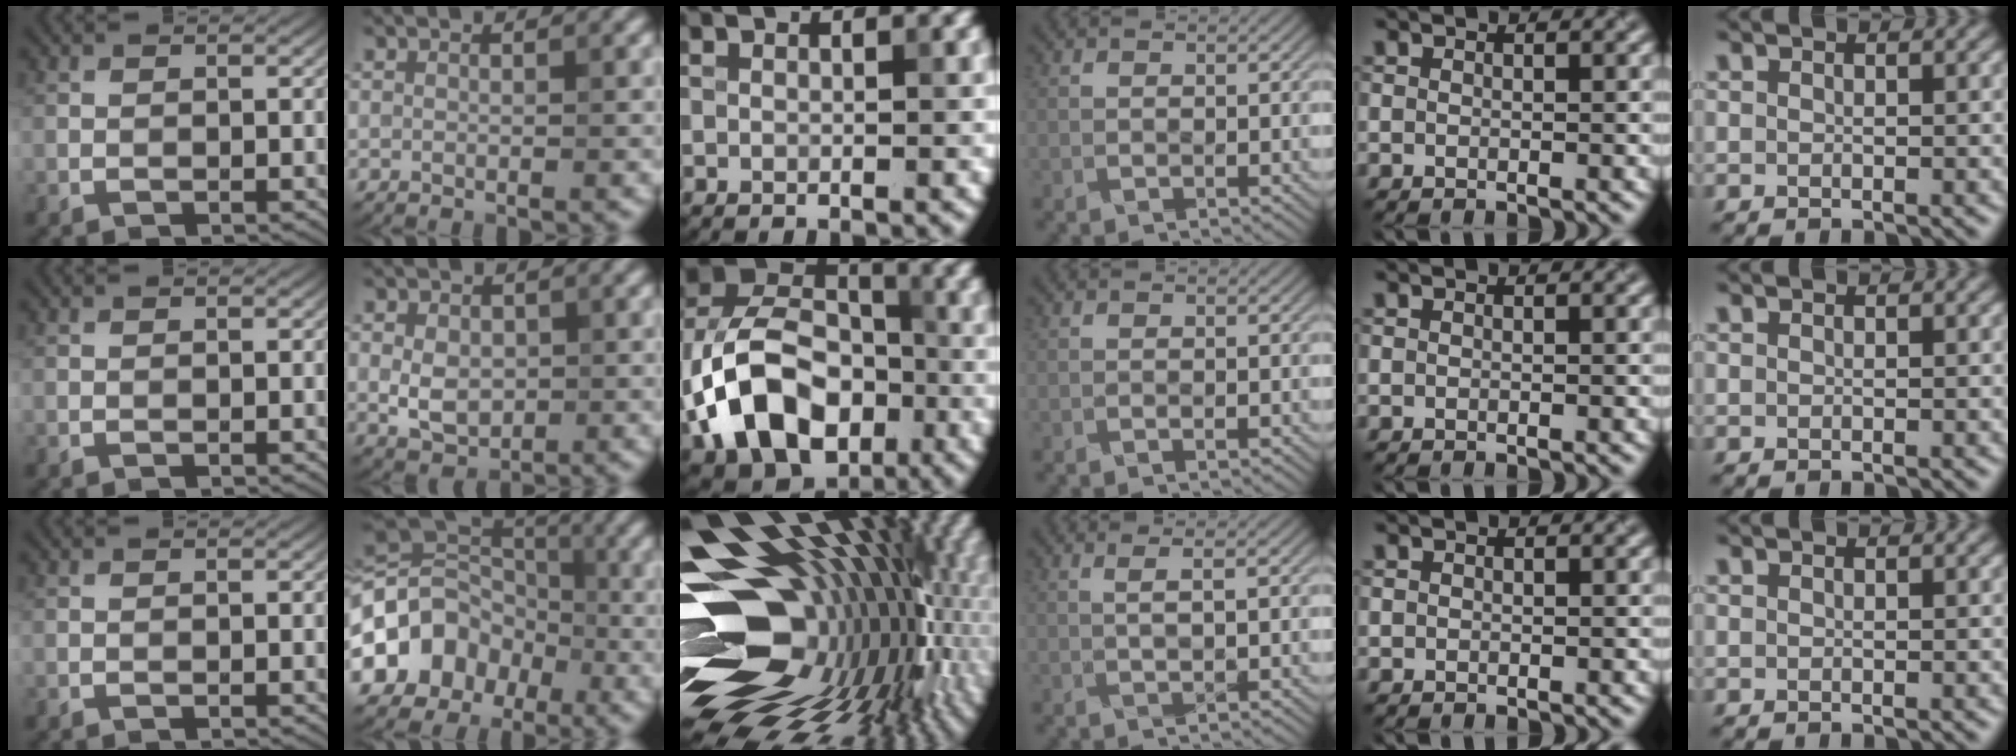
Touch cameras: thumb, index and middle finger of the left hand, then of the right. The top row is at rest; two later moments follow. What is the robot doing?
{"motion": "fold", "object": "origami paper"}